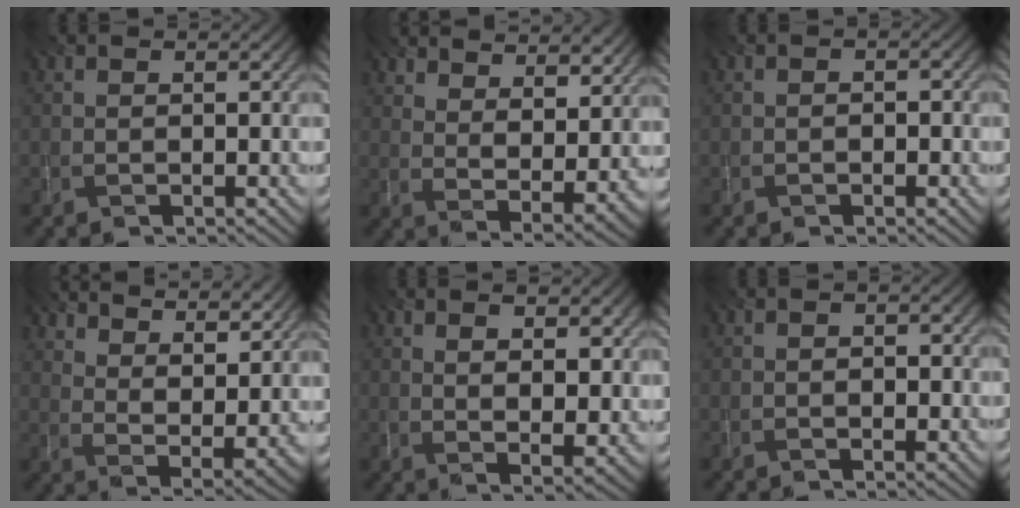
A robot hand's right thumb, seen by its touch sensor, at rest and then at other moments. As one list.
[{"total": 10.5, "force": [7.8, 3.8, 5.9], "torque": [-0.107, -0.011, 0.116]}, {"total": 1.1, "force": [-0.8, 0.6, 0.1], "torque": [0.002, -0.004, -0.015]}, {"total": 12.6, "force": [9.7, 4.4, 6.7], "torque": [-0.127, -0.012, 0.133]}, {"total": 7.6, "force": [2.9, 3.4, 6.2], "torque": [-0.103, -0.007, 0.047]}, {"total": 1.1, "force": [-0.4, 0.8, 0.6], "torque": [-0.006, -0.005, -0.006]}]